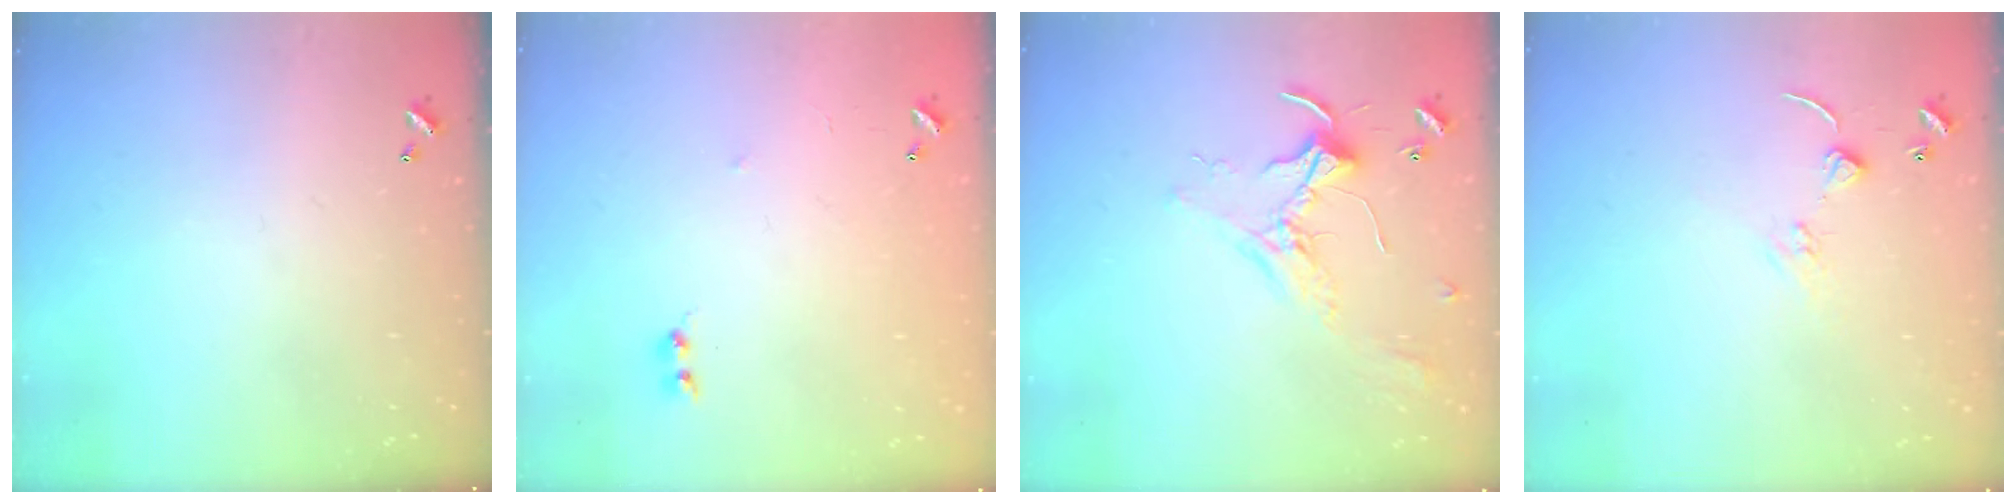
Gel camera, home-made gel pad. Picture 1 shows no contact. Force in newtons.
{"total": 6.4, "press": 6.3, "slide": 0.6}
{"total": 2.1, "press": 2.1, "slide": 0.5}
{"total": 3.7, "press": 3.6, "slide": 0.5}